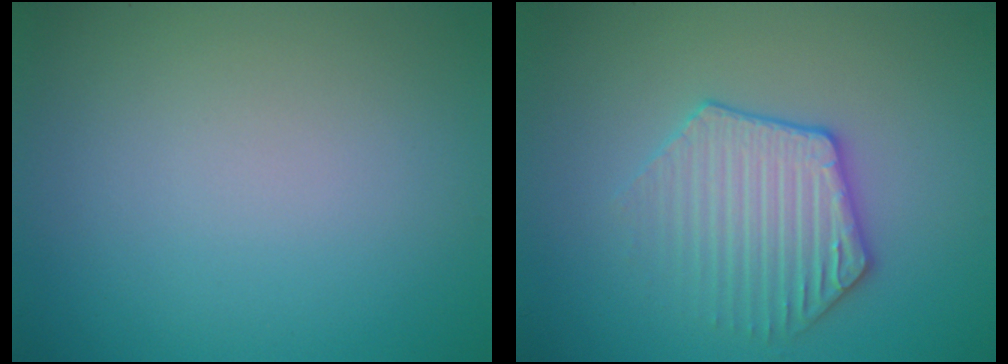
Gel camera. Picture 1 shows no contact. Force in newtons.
{"total": 3.5, "press": 3.3, "slide": 0.9}